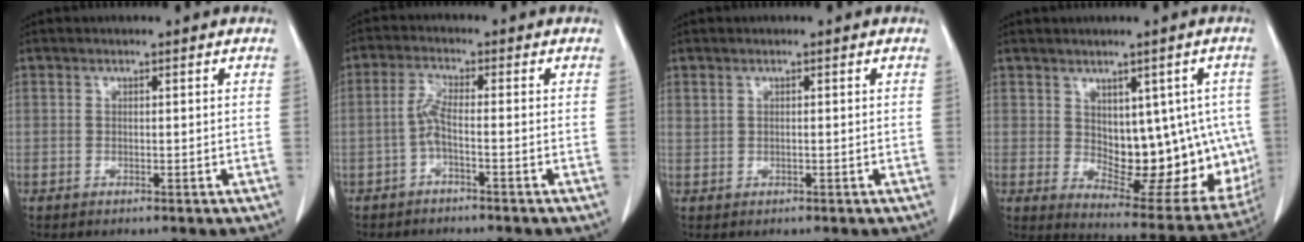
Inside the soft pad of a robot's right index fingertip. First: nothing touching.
{"total": 3.1, "force": [-1.2, 0.1, 2.9], "torque": [-0.063, 0.005, -0.028]}
{"total": 0.6, "force": [0.4, 0.3, 0.3], "torque": [-0.009, 0.006, 0.011]}
{"total": 15.7, "force": [0.5, 8.0, 13.4], "torque": [-0.160, 0.002, 0.033]}